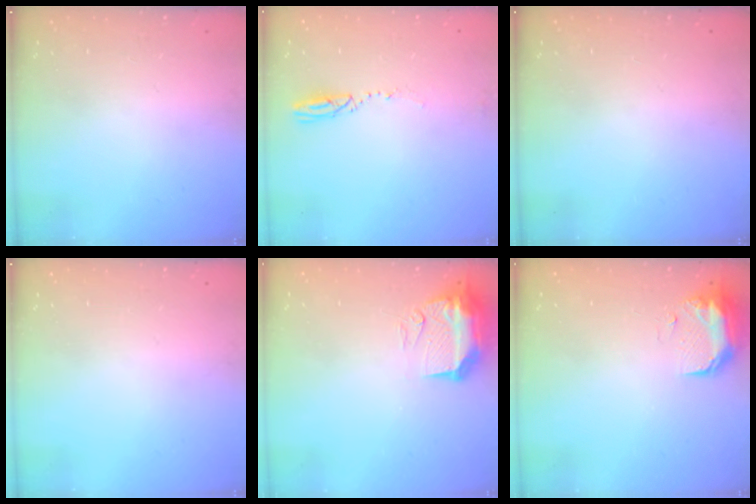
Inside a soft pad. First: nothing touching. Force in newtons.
{"total": 3.3, "press": 3.1, "slide": 1.2}
{"total": 0.0}
{"total": 0.0}
{"total": 11.0, "press": 10.9, "slide": 1.1}
{"total": 8.8, "press": 8.7, "slide": 1.2}